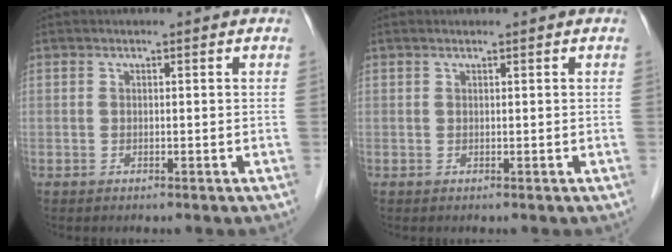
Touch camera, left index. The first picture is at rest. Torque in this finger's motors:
{"motor_torque": [-0.13, -0.08, -0.07, -0.01]}